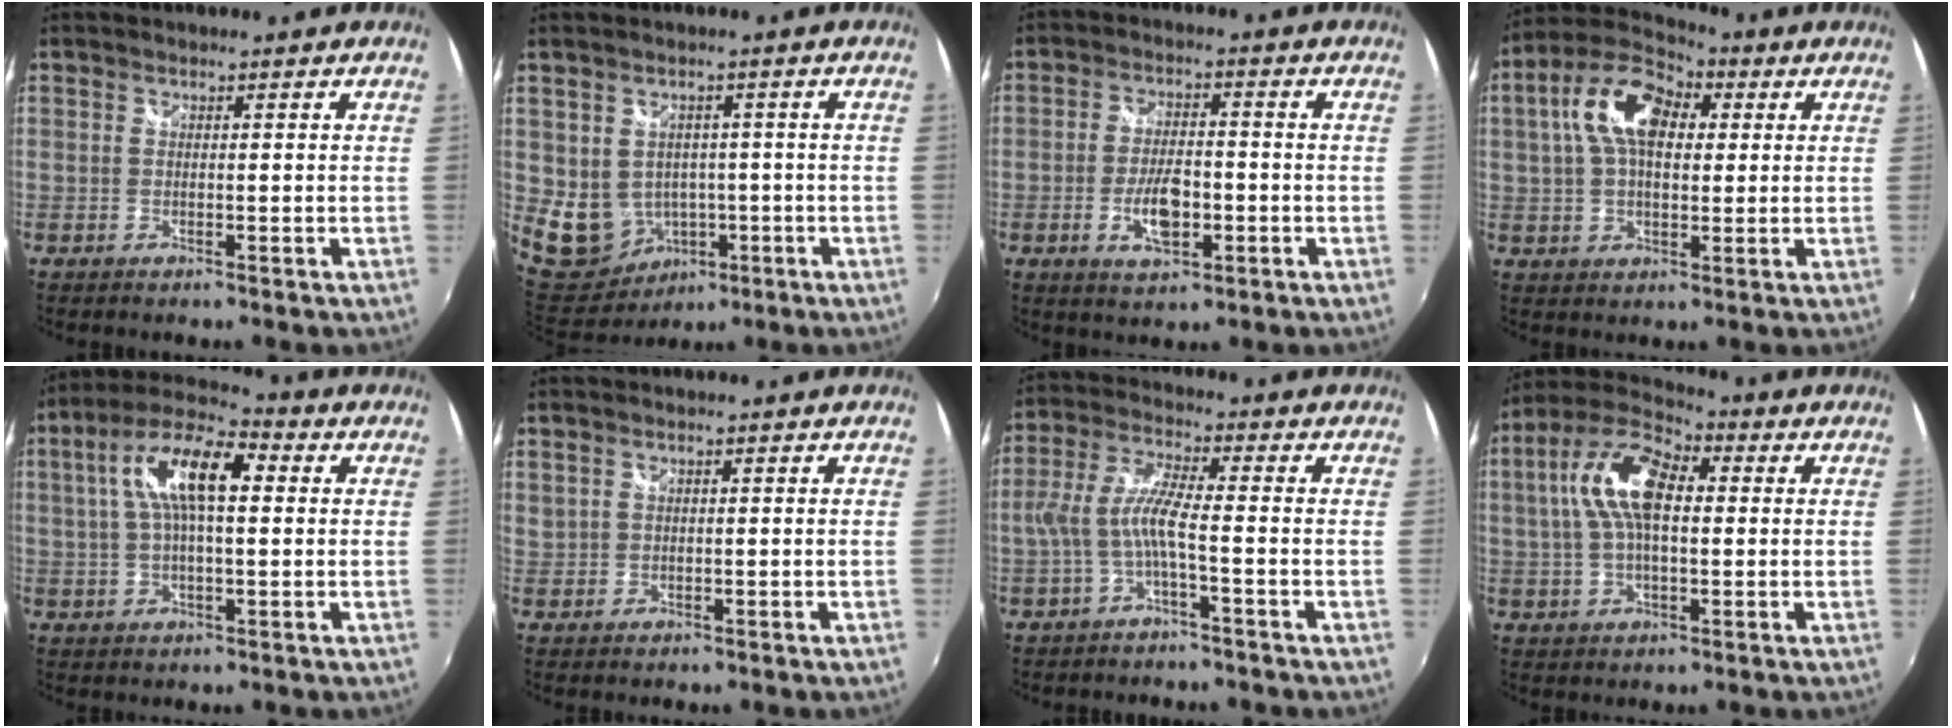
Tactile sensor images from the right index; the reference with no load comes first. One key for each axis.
{"total": 9.8, "fx": -1.8, "fy": 8.9, "fz": 3.7, "tx": -0.100, "ty": -0.001, "tz": -0.001}
{"total": 7.5, "fx": -2.4, "fy": 3.4, "fz": 6.2, "tx": -0.125, "ty": -0.003, "tz": -0.038}
{"total": 13.0, "fx": 3.1, "fy": 7.6, "fz": 10.0, "tx": -0.192, "ty": 0.033, "tz": 0.046}
{"total": 12.7, "fx": 2.7, "fy": 4.8, "fz": 11.5, "tx": -0.214, "ty": 0.027, "tz": 0.041}
{"total": 2.2, "fx": 1.3, "fy": 1.6, "fz": 0.8, "tx": -0.012, "ty": 0.002, "tz": 0.030}
{"total": 6.2, "fx": -2.4, "fy": 0.3, "fz": 5.8, "tx": -0.133, "ty": 0.005, "tz": -0.040}
{"total": 13.0, "fx": 2.0, "fy": 6.3, "fz": 11.2, "tx": -0.218, "ty": 0.025, "tz": 0.029}